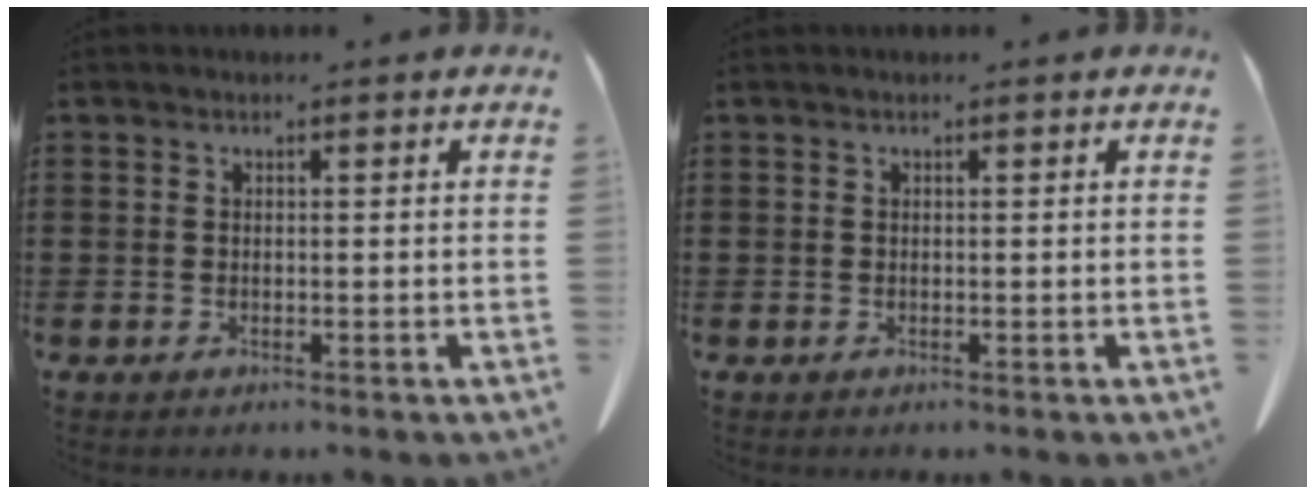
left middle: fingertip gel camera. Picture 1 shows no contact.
{"total": 0.0}